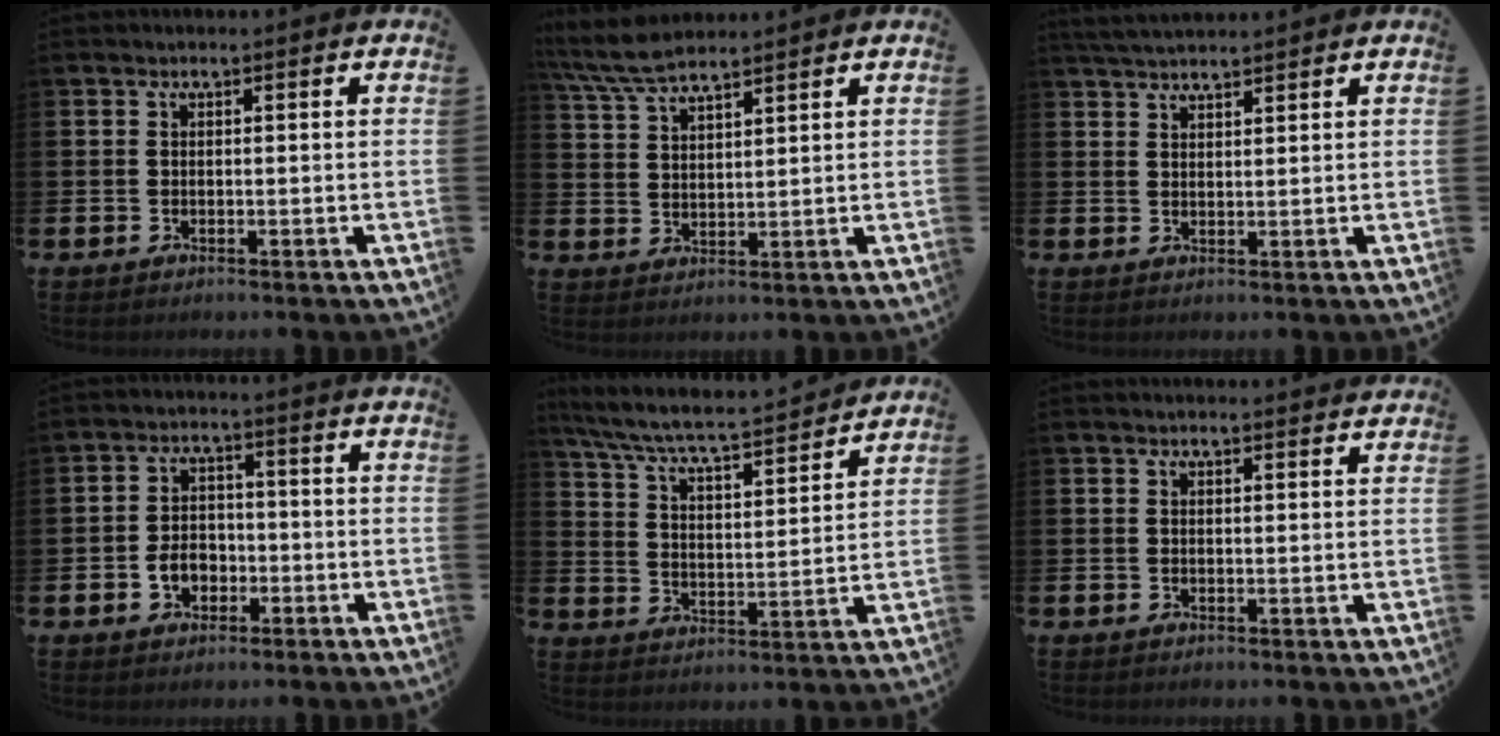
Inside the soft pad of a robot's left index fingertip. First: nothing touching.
{"total": 6.1, "force": [5.6, 0.9, 2.1], "torque": [-0.057, -0.019, 0.103]}
{"total": 3.4, "force": [3.3, 0.4, 0.7], "torque": [-0.014, -0.014, 0.060]}
{"total": 3.9, "force": [-1.4, 2.9, 2.1], "torque": [-0.027, -0.001, -0.033]}
{"total": 6.9, "force": [6.5, 0.3, 2.2], "torque": [-0.070, -0.054, 0.108]}
{"total": 1.3, "force": [1.3, 0.1, 0.1], "torque": [0.012, -0.008, 0.021]}